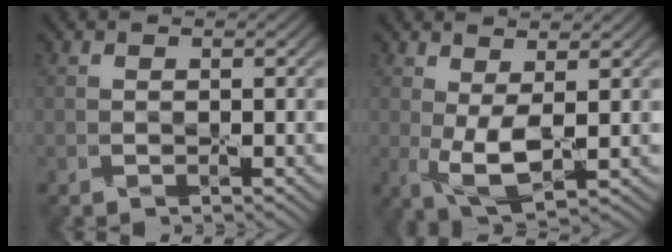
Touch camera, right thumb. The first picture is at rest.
{"total": 5.3, "force": [0.1, 2.0, 4.8], "torque": [-0.108, -0.003, 0.008]}